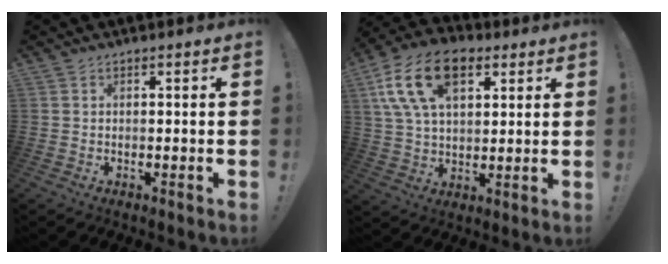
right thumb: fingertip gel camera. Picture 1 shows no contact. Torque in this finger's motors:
{"motor_torque": [-0.31, 1.77, 1.66, 0.68, 0.60]}